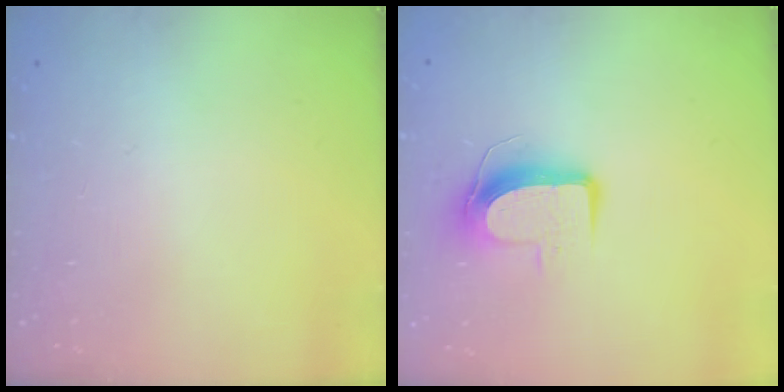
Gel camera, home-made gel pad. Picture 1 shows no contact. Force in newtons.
{"total": 10.0, "press": 10.0, "slide": 1.0}